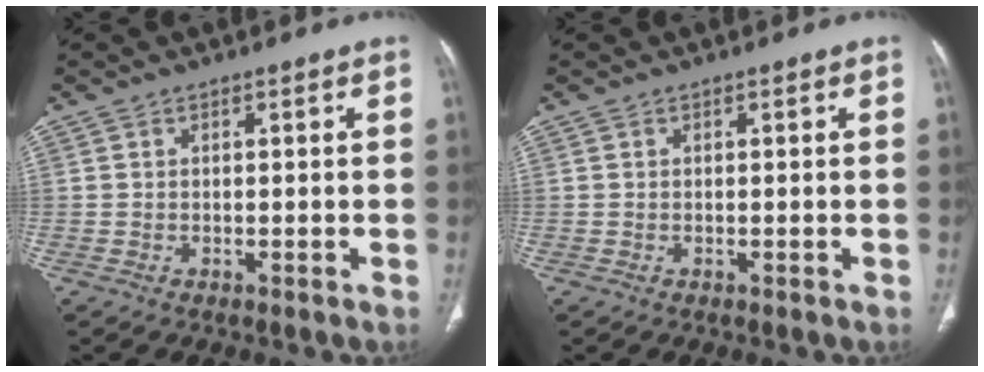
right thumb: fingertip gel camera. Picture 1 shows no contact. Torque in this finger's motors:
{"motor_torque": [0.03, 0.03, -0.01, 0.01, 0.01]}